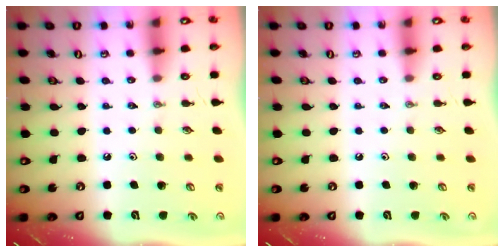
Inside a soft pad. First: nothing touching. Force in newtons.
{"total": 0.0}